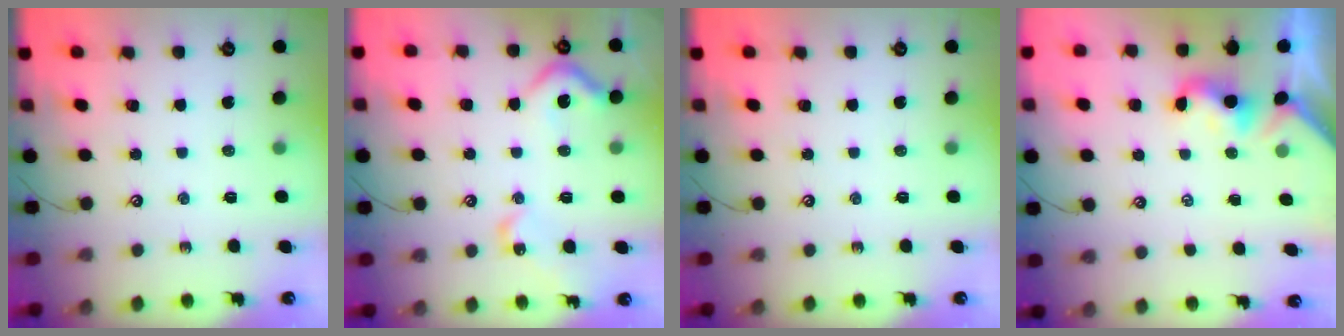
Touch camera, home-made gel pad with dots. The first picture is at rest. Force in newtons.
{"total": 9.2, "press": 9.1, "slide": 1.1}
{"total": 0.0}
{"total": 2.0, "press": 1.9, "slide": 0.4}